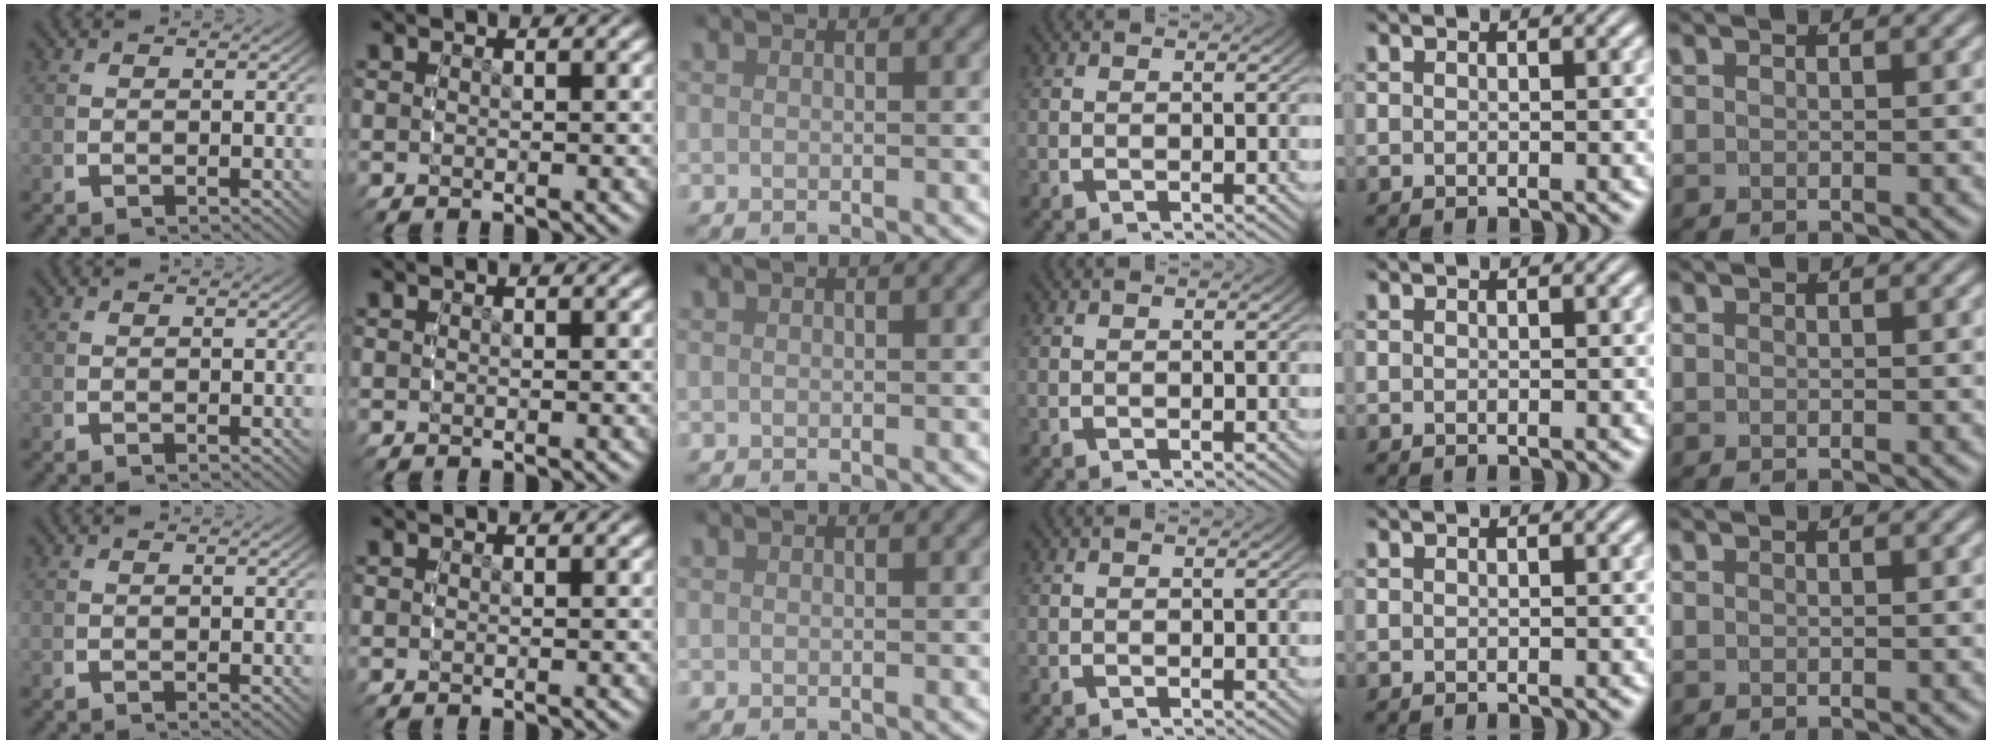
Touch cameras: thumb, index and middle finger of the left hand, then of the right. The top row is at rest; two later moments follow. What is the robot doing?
{"motion": "reach", "object": "ribbon"}